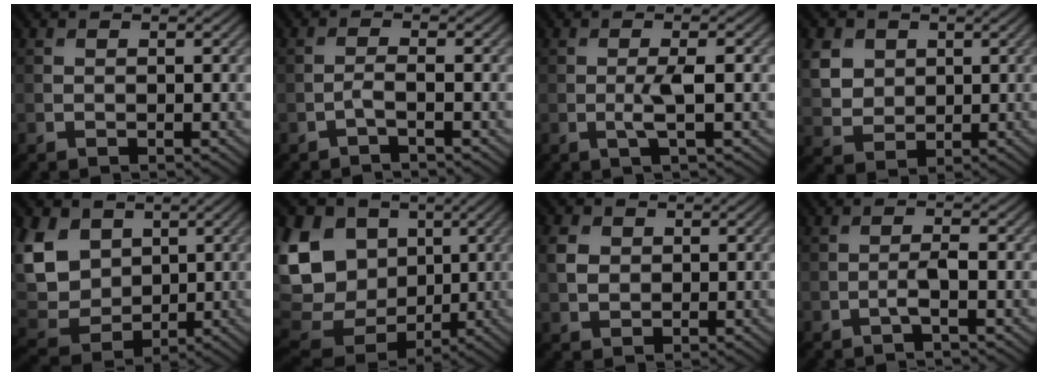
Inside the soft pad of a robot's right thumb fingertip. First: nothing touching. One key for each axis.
{"total": 1.2, "fx": -1.0, "fy": -0.7, "fz": 0.0, "tx": -0.004, "ty": 0.009, "tz": -0.025}
{"total": 1.4, "fx": -0.5, "fy": -0.5, "fz": 1.2, "tx": -0.026, "ty": 0.001, "tz": -0.012}
{"total": 4.6, "fx": 2.4, "fy": 3.9, "fz": 0.7, "tx": -0.054, "ty": 0.001, "tz": 0.038}
{"total": 10.6, "fx": 4.2, "fy": 8.4, "fz": 4.9, "tx": -0.178, "ty": 0.007, "tz": 0.086}
{"total": 15.8, "fx": 3.4, "fy": 13.3, "fz": 7.7, "tx": -0.225, "ty": 0.003, "tz": 0.091}
{"total": 2.6, "fx": 1.1, "fy": 2.3, "fz": 0.3, "tx": -0.019, "ty": 0.000, "tz": 0.019}
{"total": 1.1, "fx": -0.8, "fy": -0.6, "fz": 0.4, "tx": -0.010, "ty": 0.007, "tz": -0.020}